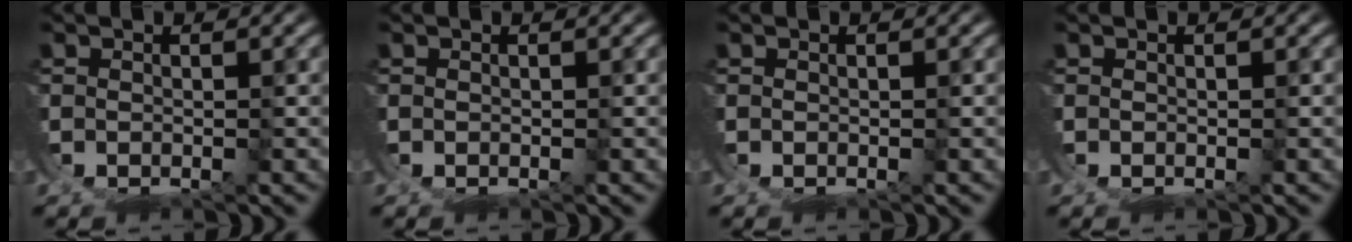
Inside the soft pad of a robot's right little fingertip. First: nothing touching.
{"total": 0.0}
{"total": 0.0}
{"total": 0.0}